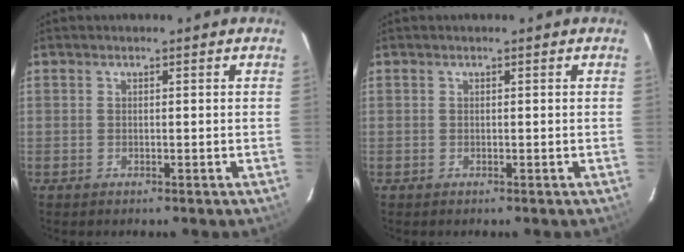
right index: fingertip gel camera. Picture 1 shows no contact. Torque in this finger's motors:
{"motor_torque": [0.02, 0.02, 0.00, 0.00]}